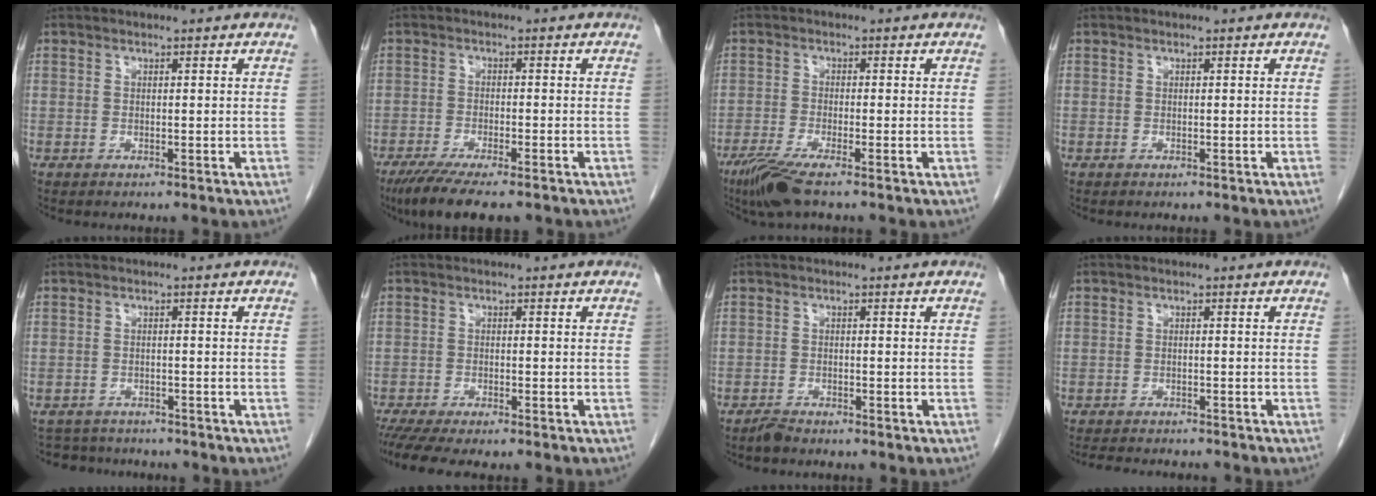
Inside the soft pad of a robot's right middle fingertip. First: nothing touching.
{"total": 9.5, "force": [-7.3, 1.7, 5.8], "torque": [-0.089, -0.018, -0.114]}
{"total": 5.4, "force": [-3.8, 0.2, 3.9], "torque": [-0.081, -0.018, -0.075]}
{"total": 0.0}
{"total": 5.2, "force": [-5.0, 1.6, 0.2], "torque": [-0.001, 0.004, -0.073]}
{"total": 7.3, "force": [-6.1, 1.0, 3.9], "torque": [-0.056, -0.012, -0.095]}
{"total": 1.4, "force": [-1.4, 0.2, 0.3], "torque": [-0.014, -0.004, -0.025]}
{"total": 7.8, "force": [-7.2, 1.3, 2.6], "torque": [-0.037, -0.007, -0.100]}